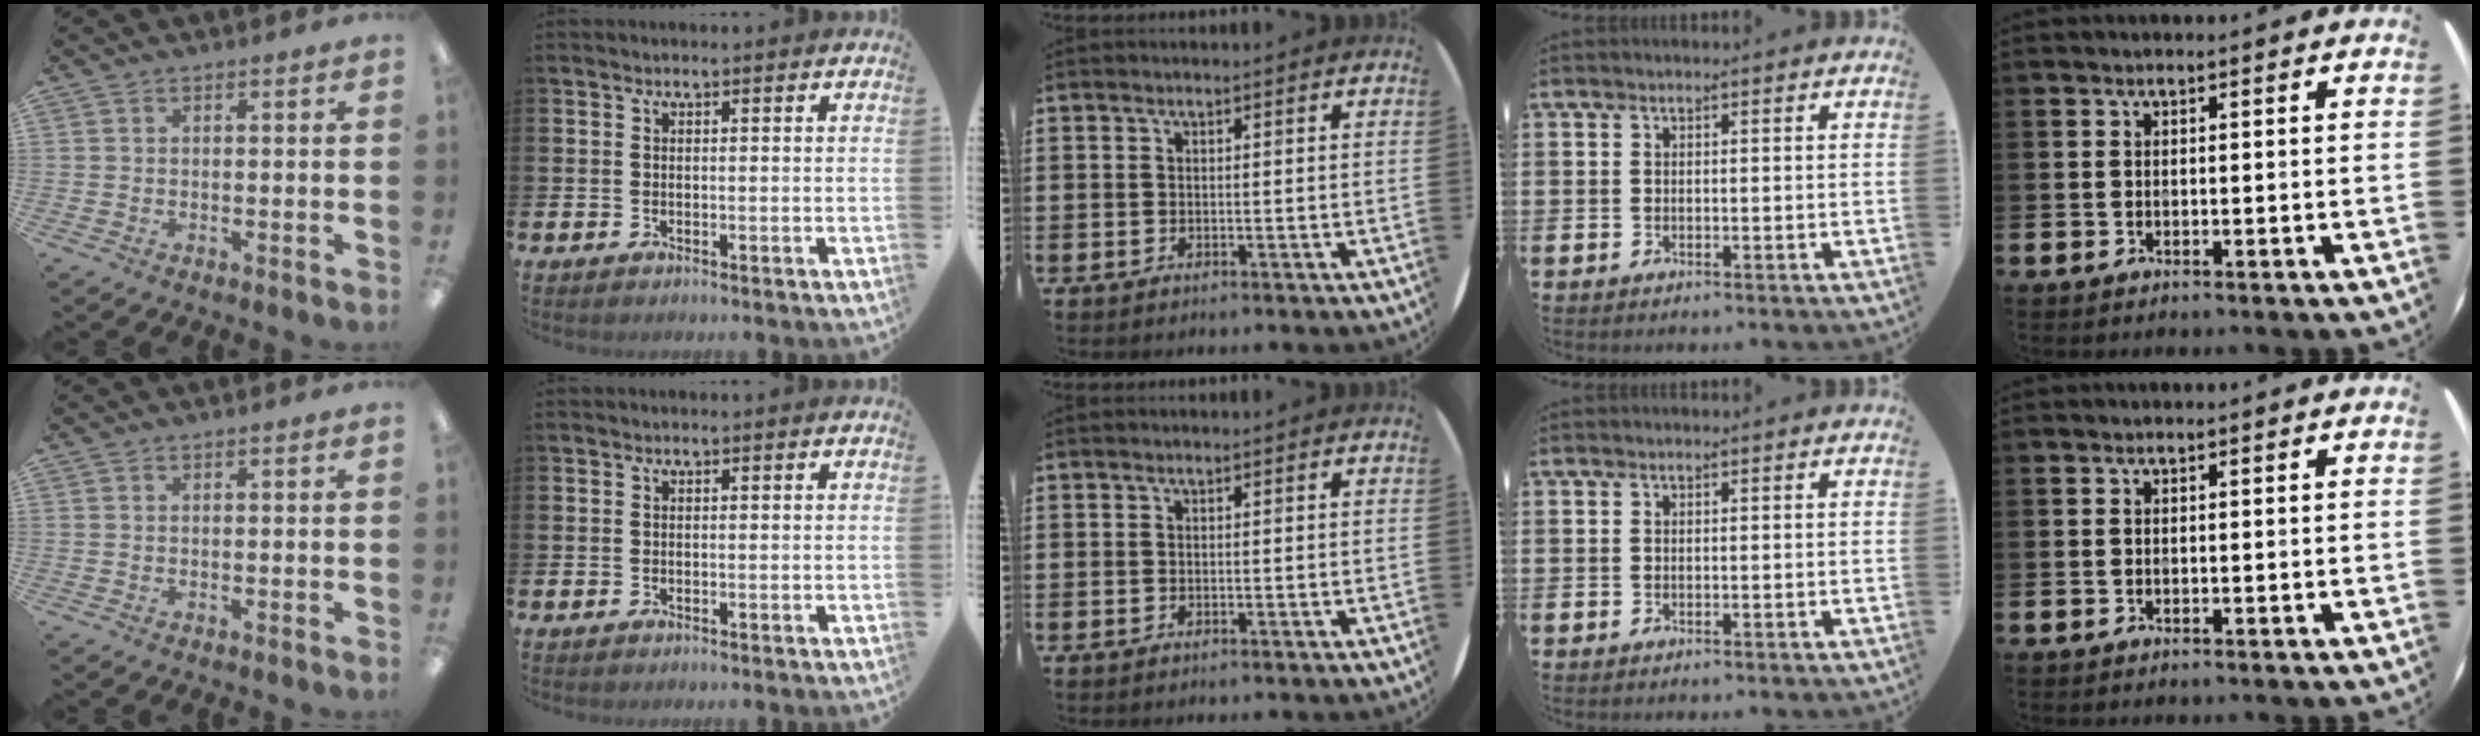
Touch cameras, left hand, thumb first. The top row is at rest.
{}